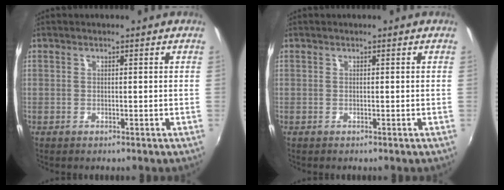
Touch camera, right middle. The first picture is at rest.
{"total": 0.0}